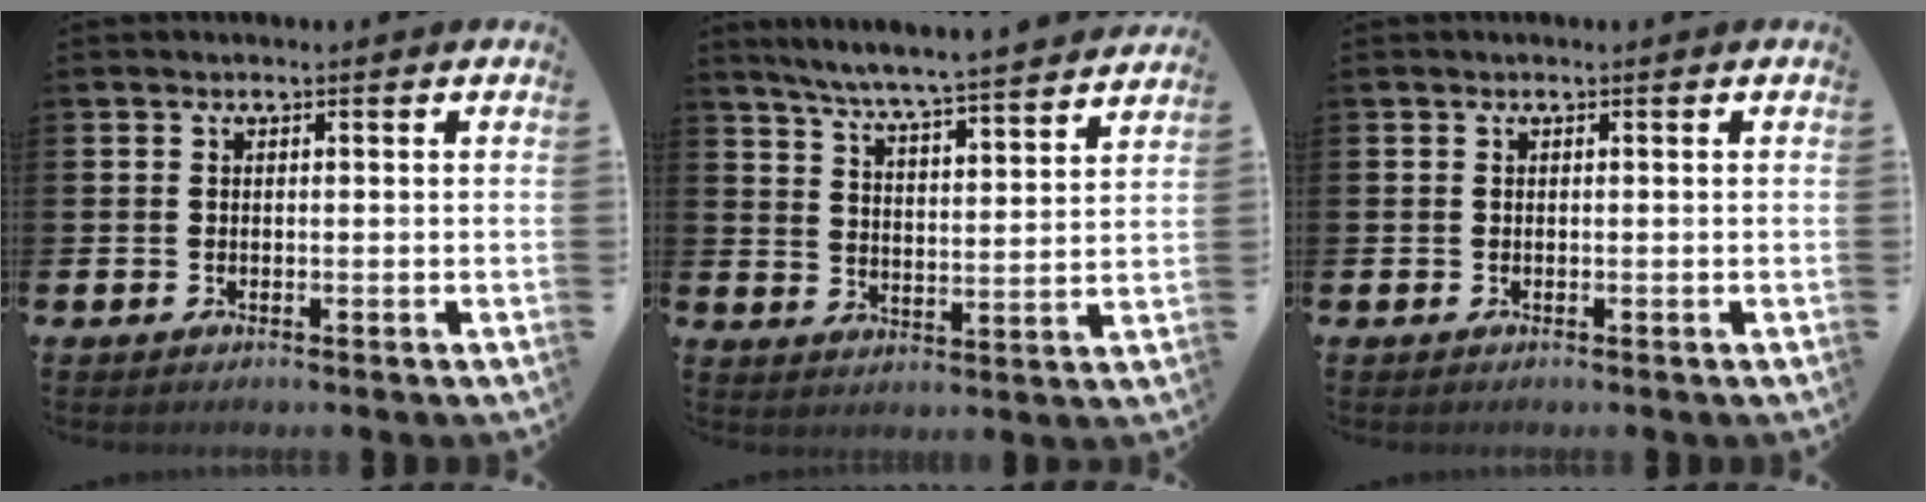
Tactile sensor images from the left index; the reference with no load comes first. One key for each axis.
{"total": 6.8, "fx": 6.5, "fy": -0.5, "fz": 1.8, "tx": -0.058, "ty": -0.054, "tz": 0.112}
{"total": 0.0}